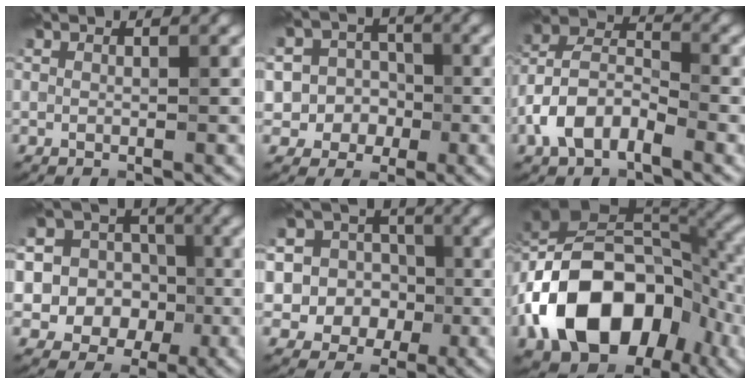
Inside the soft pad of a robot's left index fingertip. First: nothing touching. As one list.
[{"total": 7.0, "force": [-2.1, 6.5, 1.5], "torque": [-0.016, 0.009, -0.055]}, {"total": 5.9, "force": [-3.0, 3.2, 4.0], "torque": [-0.082, 0.009, -0.065]}, {"total": 12.7, "force": [-1.7, 11.8, 4.4], "torque": [-0.126, 0.023, -0.047]}, {"total": 11.4, "force": [-1.2, 10.8, 3.5], "torque": [-0.103, 0.028, -0.042]}, {"total": 16.0, "force": [-4.7, 10.6, 10.9], "torque": [-0.202, 0.012, -0.092]}]